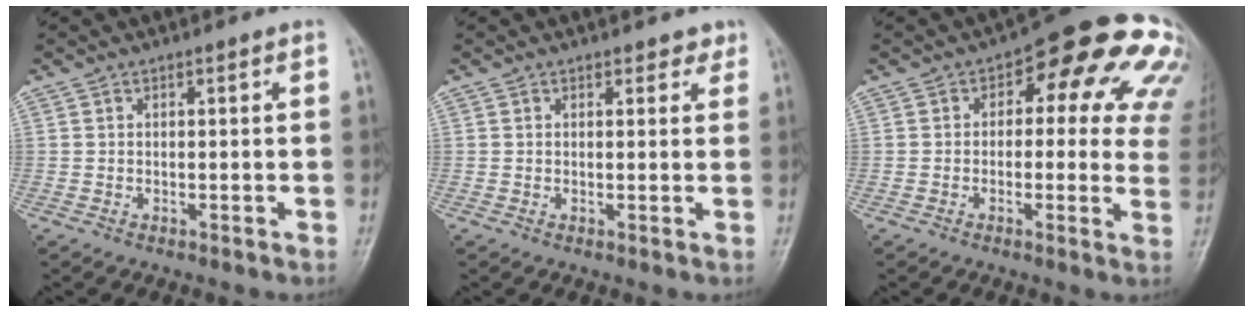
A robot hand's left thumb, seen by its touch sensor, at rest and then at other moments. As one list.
[{"total": 2.0, "force": [1.5, 1.2, 0.6], "torque": [0.014, -0.006, 0.012]}, {"total": 17.4, "force": [5.9, 9.1, 13.6], "torque": [-0.107, 0.018, 0.056]}]